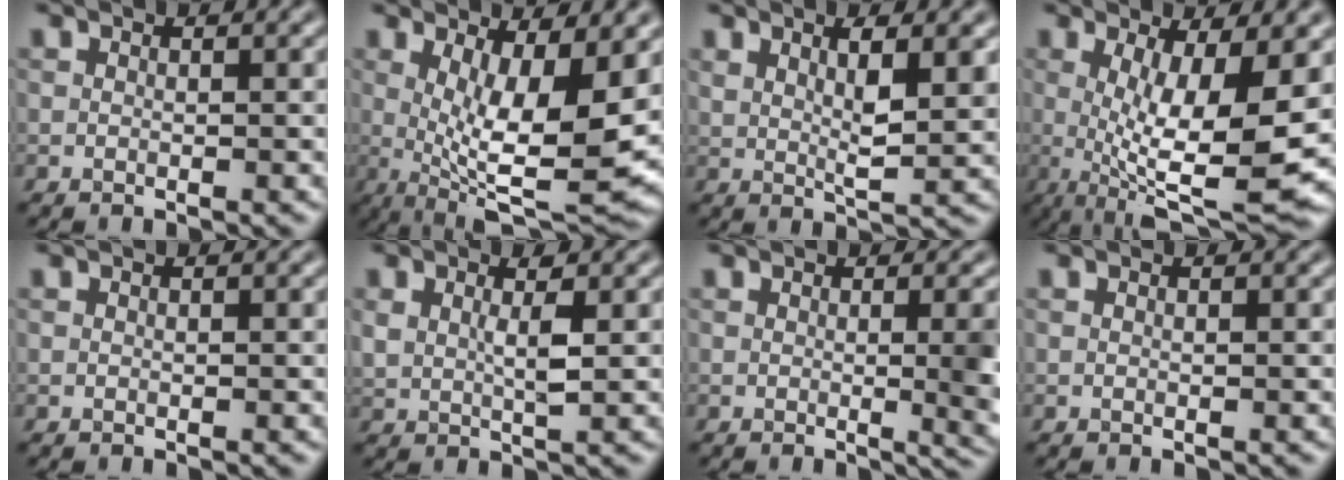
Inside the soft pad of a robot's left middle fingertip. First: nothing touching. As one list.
[{"total": 10.9, "force": [0.1, 3.2, 10.4], "torque": [-0.174, -0.019, 0.007]}, {"total": 3.6, "force": [1.3, 0.7, 3.3], "torque": [-0.058, -0.009, 0.024]}, {"total": 10.5, "force": [-0.8, 2.6, 10.1], "torque": [-0.178, -0.018, -0.007]}, {"total": 0.0}, {"total": 2.3, "force": [0.8, 0.8, 2.0], "torque": [-0.047, -0.001, 0.017]}, {"total": 5.2, "force": [-0.3, 1.8, 4.8], "torque": [-0.043, -0.004, 0.000]}, {"total": 0.0}]